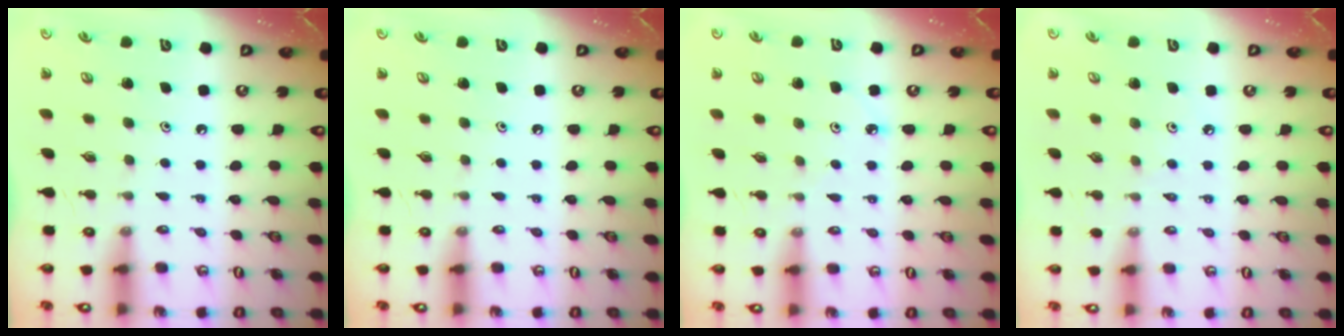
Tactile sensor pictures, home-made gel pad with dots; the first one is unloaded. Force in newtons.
{"total": 0.0}
{"total": 2.3, "press": 2.3, "slide": 0.2}
{"total": 2.2, "press": 2.1, "slide": 0.6}